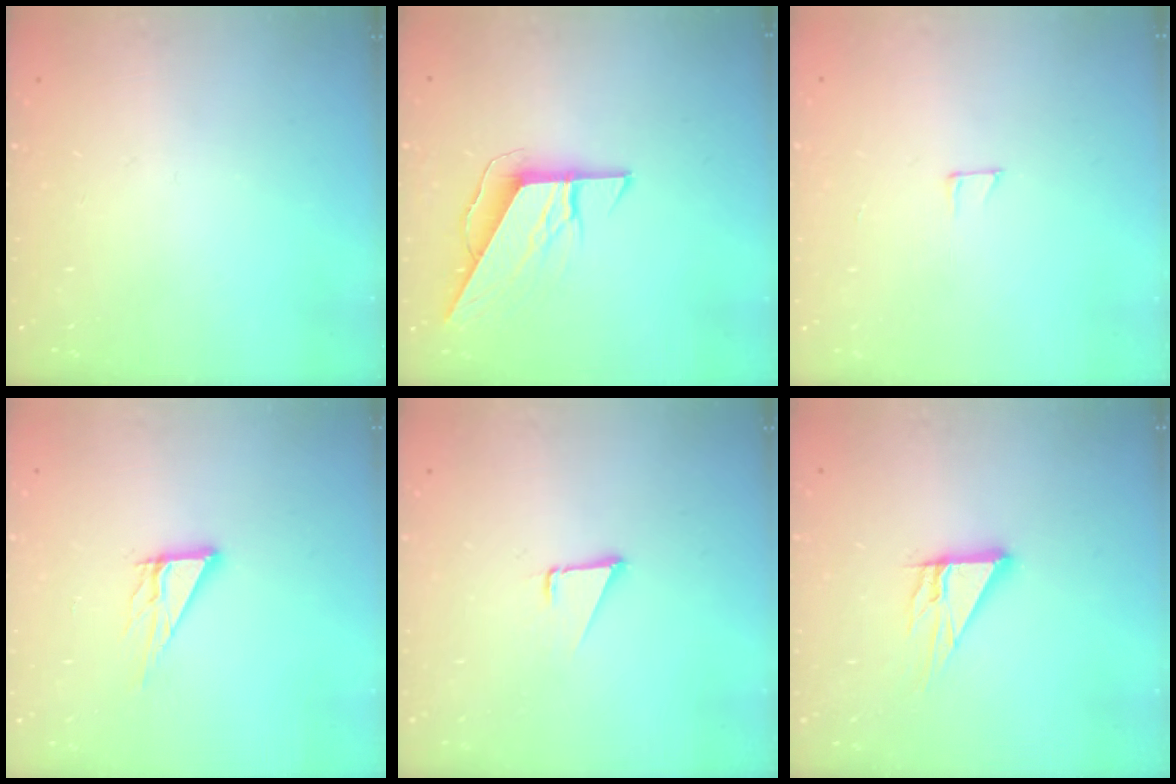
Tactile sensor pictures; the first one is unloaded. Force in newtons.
{"total": 8.4, "press": 8.4, "slide": 0.4}
{"total": 4.3, "press": 4.3, "slide": 0.4}
{"total": 9.0, "press": 8.9, "slide": 0.7}
{"total": 1.7, "press": 1.7, "slide": 0.1}
{"total": 9.0, "press": 9.0, "slide": 0.7}